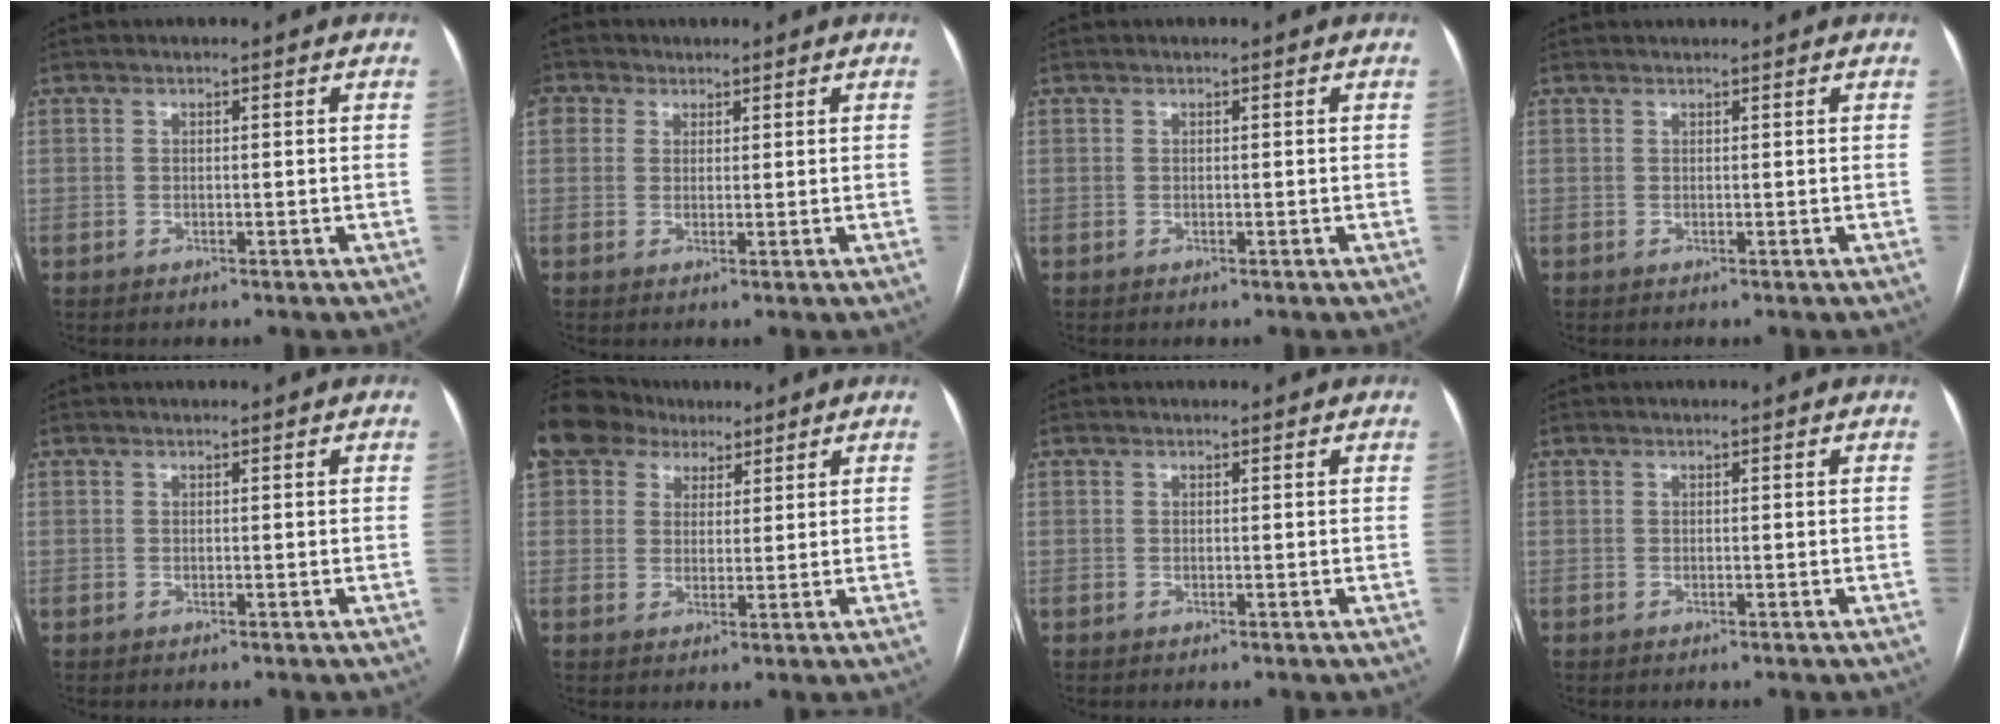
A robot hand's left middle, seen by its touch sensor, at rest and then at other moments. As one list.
[{"total": 5.5, "force": [2.9, 4.4, 1.8], "torque": [-0.051, 0.031, 0.056]}, {"total": 0.0}, {"total": 1.3, "force": [1.3, 0.1, 0.3], "torque": [-0.005, 0.019, 0.022]}, {"total": 1.2, "force": [1.1, 0.0, 0.4], "torque": [-0.006, 0.016, 0.019]}, {"total": 13.8, "force": [8.9, 9.4, 4.6], "torque": [-0.130, 0.061, 0.165]}, {"total": 1.1, "force": [1.0, 0.2, 0.2], "torque": [-0.010, 0.011, 0.014]}, {"total": 0.7, "force": [0.6, 0.0, 0.2], "torque": [-0.002, 0.007, 0.009]}]